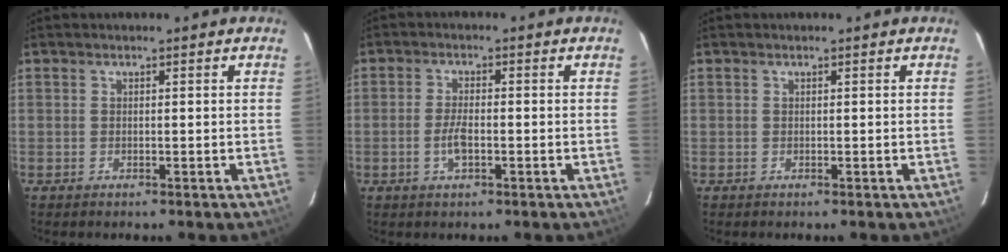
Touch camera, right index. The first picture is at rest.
{"total": 3.8, "force": [-1.2, 1.4, 3.3], "torque": [-0.068, 0.001, -0.022]}
{"total": 0.0}